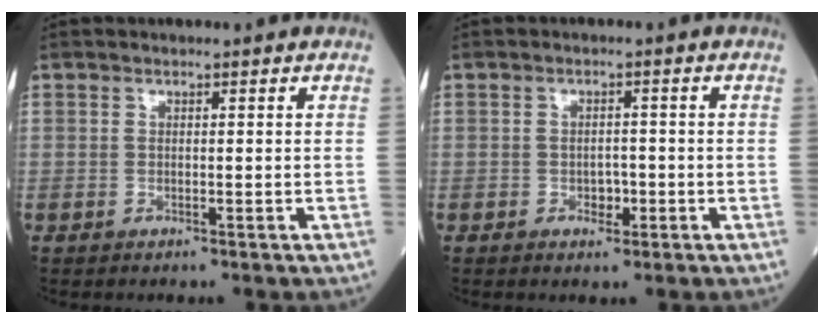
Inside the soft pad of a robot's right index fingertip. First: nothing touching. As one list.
[{"total": 2.3, "force": [-0.9, 1.3, 1.6], "torque": [-0.021, 0.004, -0.010]}]